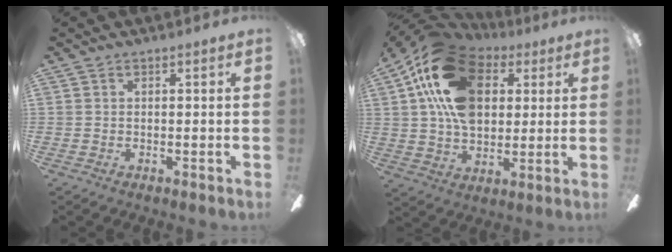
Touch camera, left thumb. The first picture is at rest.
{"total": 21.2, "force": [7.1, 14.4, 13.8], "torque": [-0.260, -0.004, 0.126]}